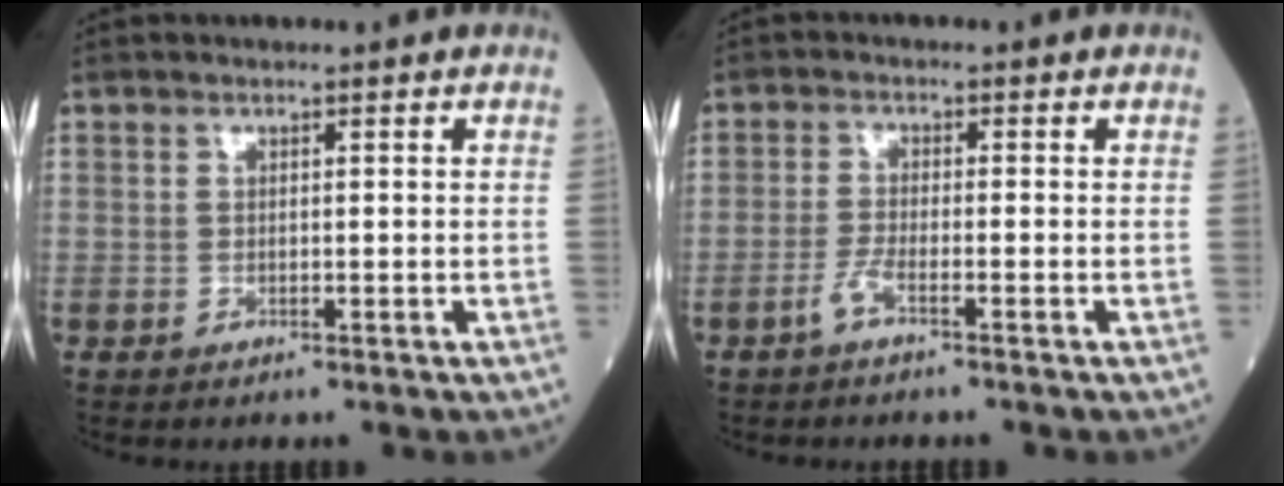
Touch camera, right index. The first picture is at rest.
{"total": 2.4, "force": [-1.7, -0.1, 1.7], "torque": [-0.035, -0.001, -0.039]}